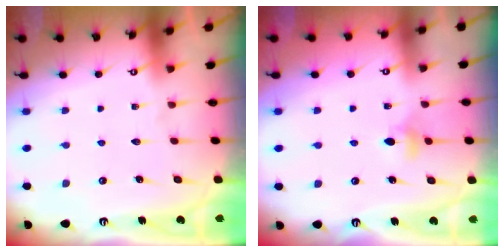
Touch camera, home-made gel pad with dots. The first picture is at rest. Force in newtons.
{"total": 4.0, "press": 3.9, "slide": 0.8}